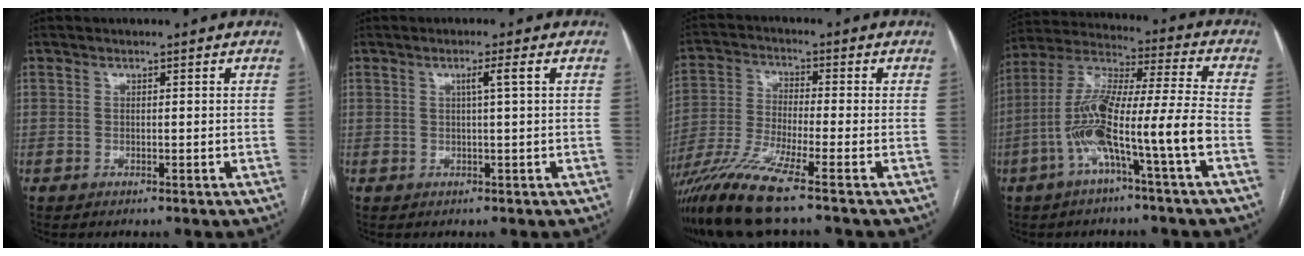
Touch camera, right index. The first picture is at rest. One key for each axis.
{"total": 2.0, "fx": 0.5, "fy": -0.5, "fz": 1.9, "tx": -0.031, "ty": 0.000, "tz": 0.011}
{"total": 11.5, "fx": -8.2, "fy": -1.0, "fz": 8.0, "tx": -0.158, "ty": -0.033, "tz": -0.154}
{"total": 14.4, "fx": -5.1, "fy": -0.1, "fz": 13.5, "tx": -0.264, "ty": 0.020, "tz": -0.100}